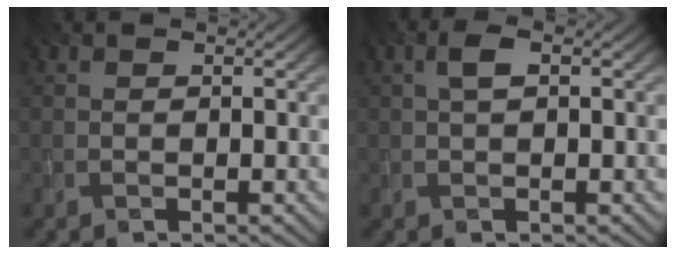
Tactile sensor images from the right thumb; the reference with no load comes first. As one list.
[{"total": 2.1, "force": [0.5, 0.8, 1.8], "torque": [-0.040, 0.008, 0.008]}]